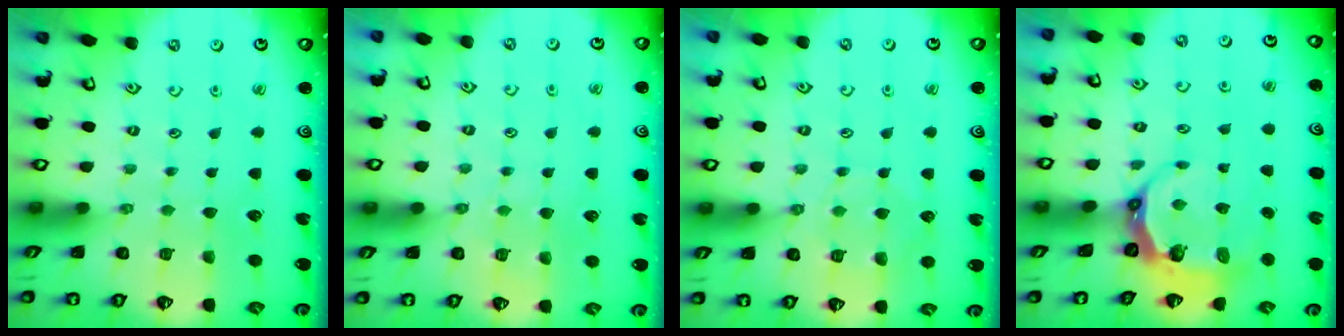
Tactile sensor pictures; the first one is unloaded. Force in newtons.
{"total": 5.3, "press": 5.3, "slide": 0.7}
{"total": 6.0, "press": 6.0, "slide": 0.9}
{"total": 7.5, "press": 6.5, "slide": 3.8}